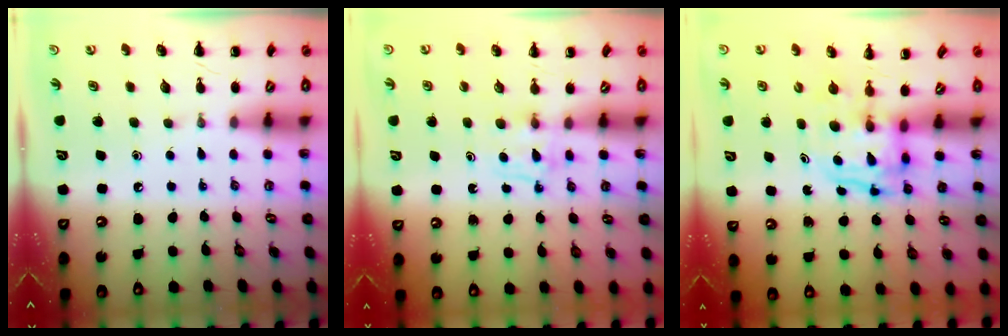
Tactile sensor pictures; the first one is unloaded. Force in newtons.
{"total": 4.1, "press": 3.9, "slide": 1.4}
{"total": 4.0, "press": 3.9, "slide": 0.4}